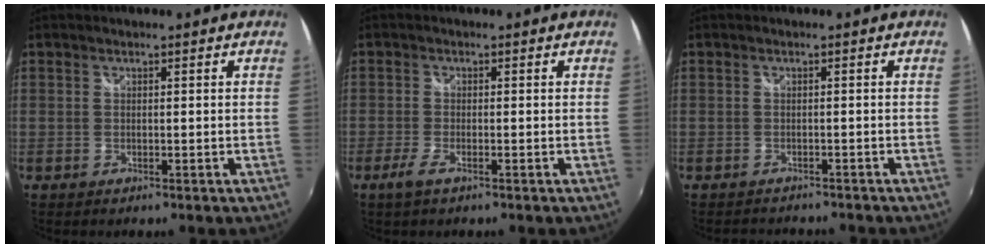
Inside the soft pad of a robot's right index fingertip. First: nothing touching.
{"total": 2.8, "force": [-1.8, 0.5, 2.1], "torque": [-0.050, -0.007, -0.037]}
{"total": 4.3, "force": [-4.0, 1.0, 1.3], "torque": [-0.032, -0.016, -0.059]}